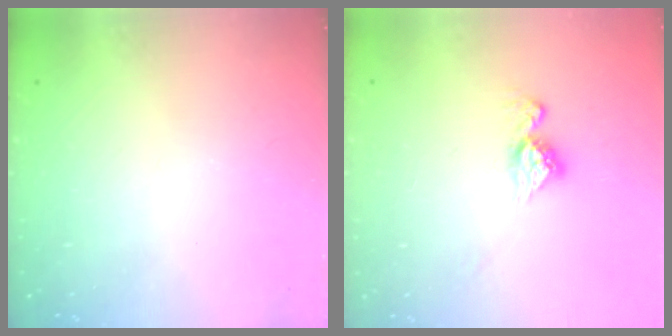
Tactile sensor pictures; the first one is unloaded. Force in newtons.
{"total": 9.4, "press": 9.4, "slide": 0.8}